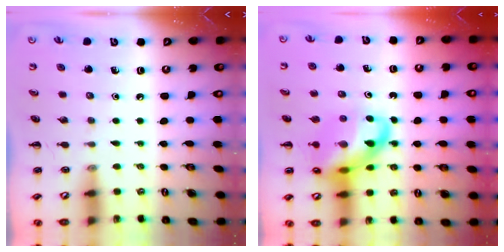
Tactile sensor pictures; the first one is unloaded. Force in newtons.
{"total": 17.3, "press": 17.0, "slide": 3.1}